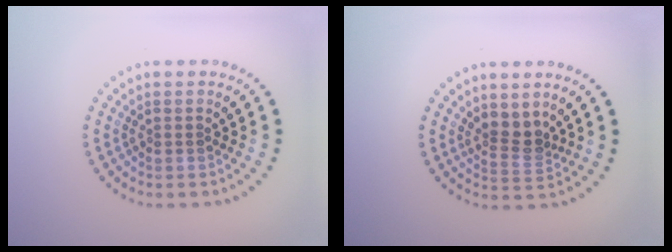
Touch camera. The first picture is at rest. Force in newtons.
{"total": 2.4, "press": 1.9, "slide": 1.5}